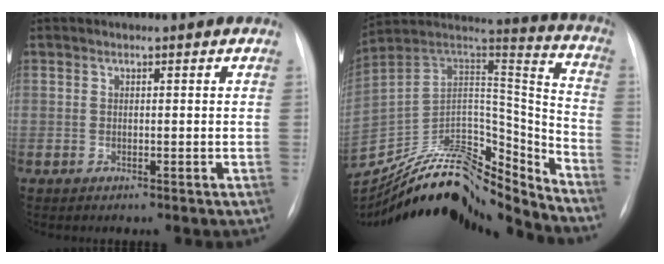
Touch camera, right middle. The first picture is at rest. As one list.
[{"total": 25.5, "force": [-23.0, 6.3, 9.0], "torque": [-0.179, 0.031, -0.370]}]